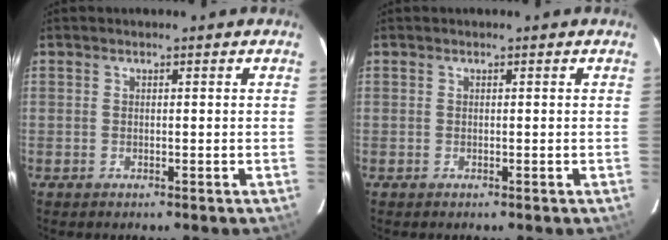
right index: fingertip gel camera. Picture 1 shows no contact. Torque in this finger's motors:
{"motor_torque": [0.00, 0.00, 0.00, 0.00]}